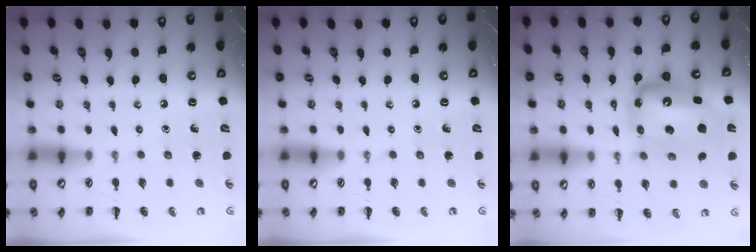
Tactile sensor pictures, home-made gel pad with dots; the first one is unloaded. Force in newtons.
{"total": 0.0}
{"total": 14.2, "press": 13.7, "slide": 3.9}